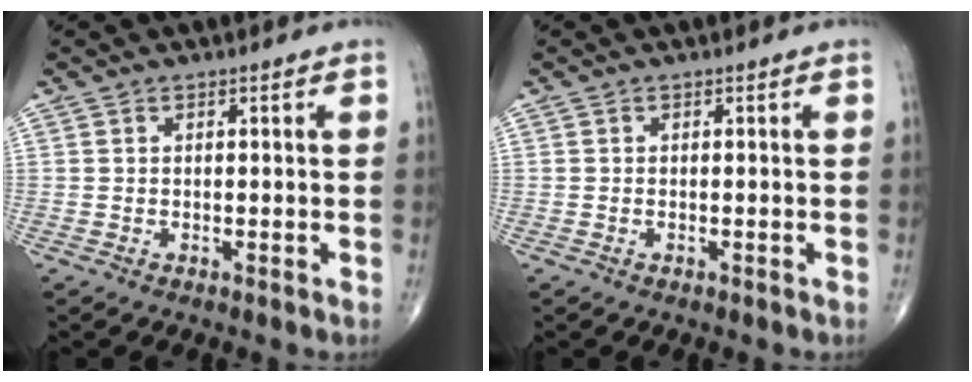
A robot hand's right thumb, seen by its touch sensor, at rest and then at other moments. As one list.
[{"total": 0.0}]